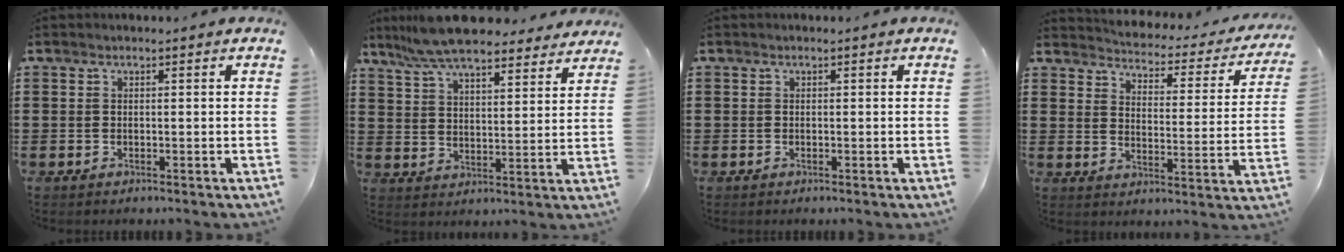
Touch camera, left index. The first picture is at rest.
{"total": 9.1, "force": [8.2, 1.2, 3.8], "torque": [-0.102, -0.027, 0.150]}
{"total": 0.0}
{"total": 2.9, "force": [2.8, 0.3, 0.4], "torque": [-0.029, -0.027, 0.040]}